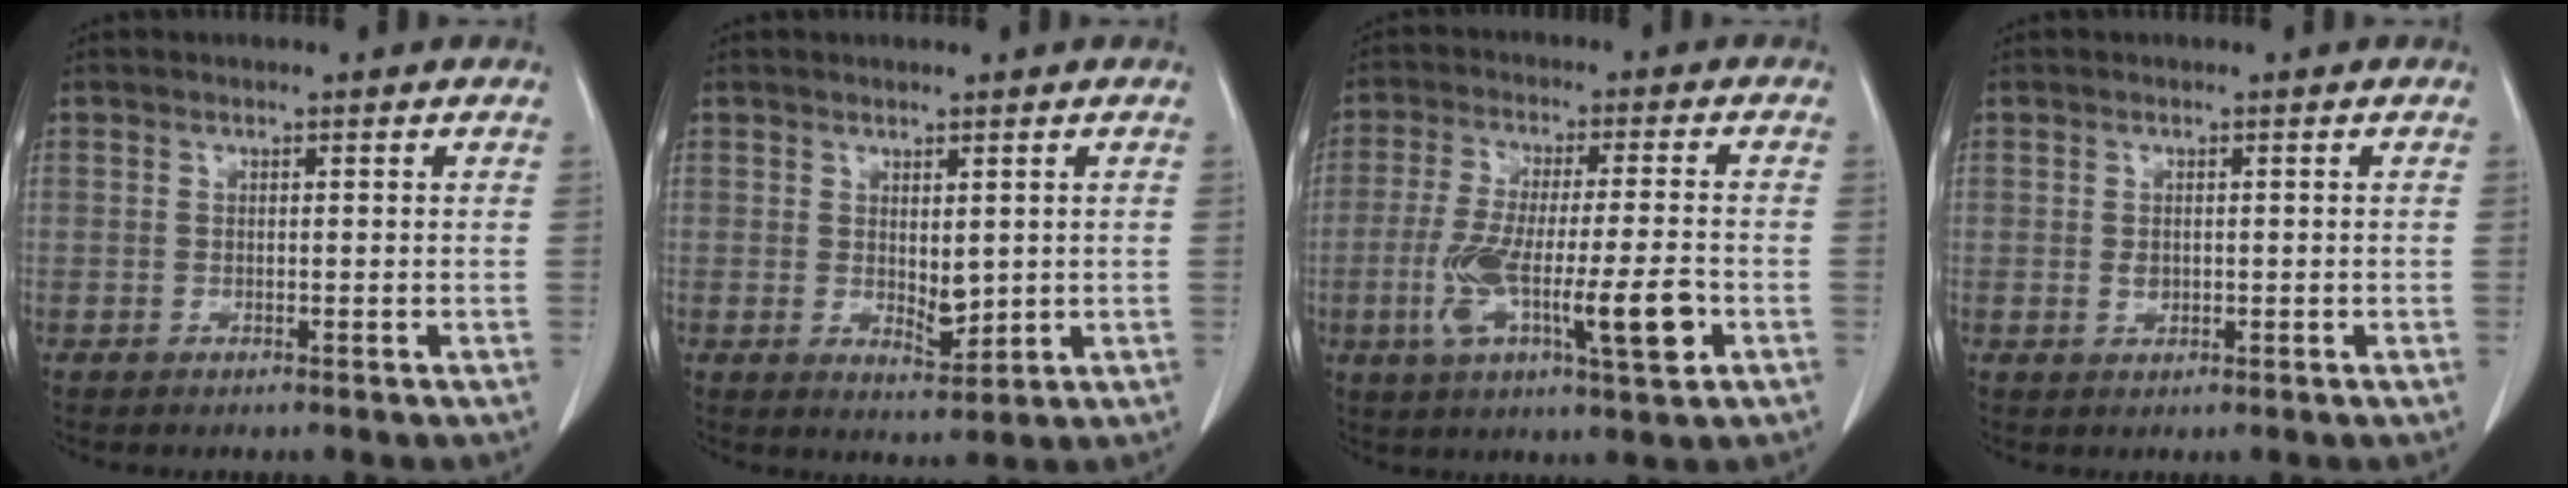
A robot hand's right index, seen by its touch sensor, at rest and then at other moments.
{"total": 3.8, "force": [0.2, 1.8, 3.3], "torque": [-0.053, -0.008, 0.016]}
{"total": 13.6, "force": [-4.0, 2.0, 12.8], "torque": [-0.235, -0.007, -0.063]}
{"total": 1.6, "force": [-0.1, 1.3, 1.0], "torque": [-0.020, 0.003, 0.003]}